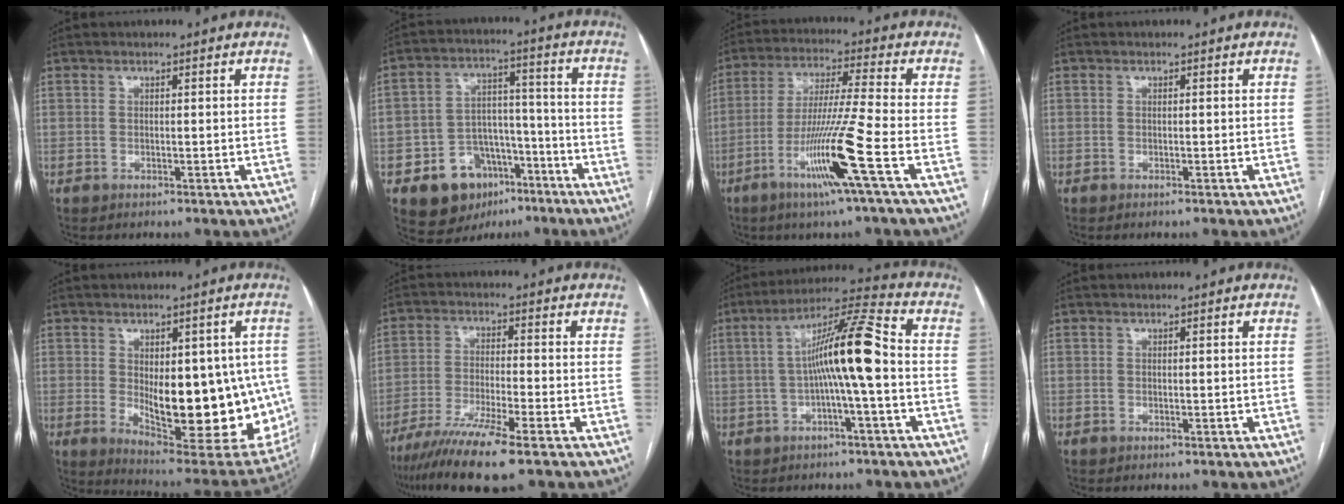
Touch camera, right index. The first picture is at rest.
{"total": 11.9, "force": [-6.4, 8.5, 5.2], "torque": [-0.081, 0.033, -0.093]}
{"total": 12.7, "force": [-5.3, -2.0, 11.4], "torque": [-0.222, -0.020, -0.103]}
{"total": 0.0}
{"total": 20.0, "force": [-1.5, 7.9, 18.3], "torque": [-0.196, -0.002, 0.008]}
{"total": 11.0, "force": [-7.7, -0.2, 7.9], "torque": [-0.143, -0.028, -0.132]}
{"total": 11.4, "force": [-0.8, -0.2, 11.3], "torque": [-0.195, 0.024, -0.019]}
{"total": 0.0}